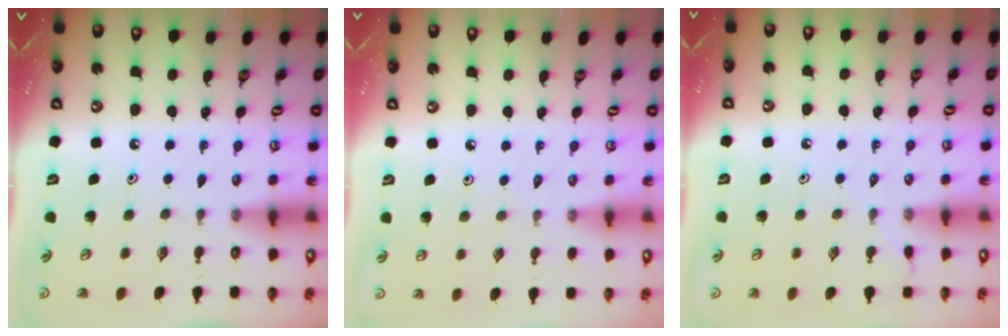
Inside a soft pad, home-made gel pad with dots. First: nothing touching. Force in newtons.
{"total": 2.1, "press": 2.1, "slide": 0.4}
{"total": 2.5, "press": 2.4, "slide": 0.6}